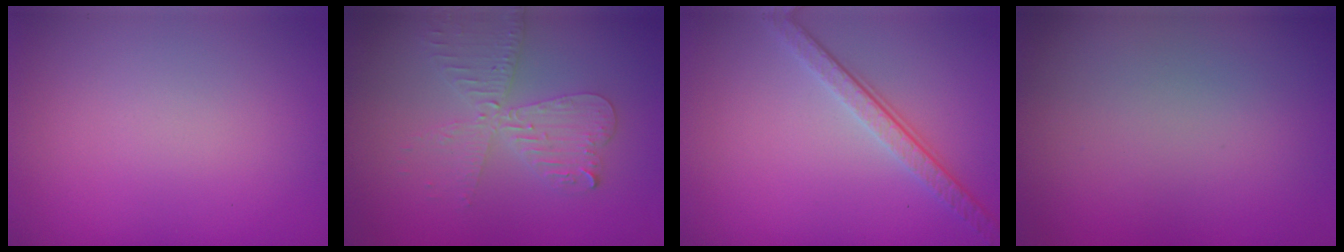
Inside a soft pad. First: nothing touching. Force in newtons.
{"total": 4.1, "press": 3.6, "slide": 2.1}
{"total": 3.4, "press": 2.5, "slide": 2.4}
{"total": 0.0}